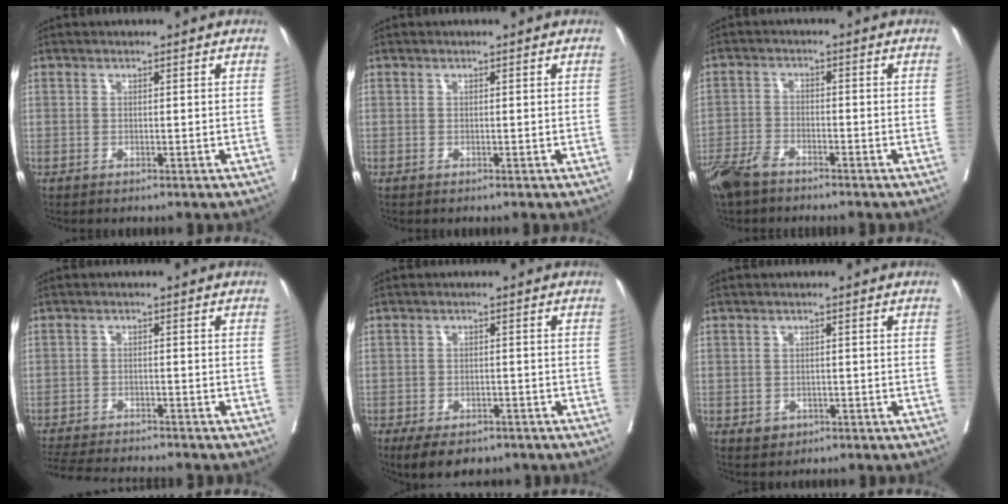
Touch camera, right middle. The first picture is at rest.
{"total": 0.0}
{"total": 6.0, "force": [-4.9, 1.9, 2.9], "torque": [-0.059, -0.009, -0.094]}
{"total": 12.1, "force": [-11.1, 1.6, 4.4], "torque": [-0.072, -0.014, -0.160]}
{"total": 8.4, "force": [-6.3, 3.8, 4.1], "torque": [-0.053, -0.001, -0.090]}
{"total": 1.9, "force": [-1.0, 1.6, 0.6], "torque": [-0.006, 0.004, -0.008]}